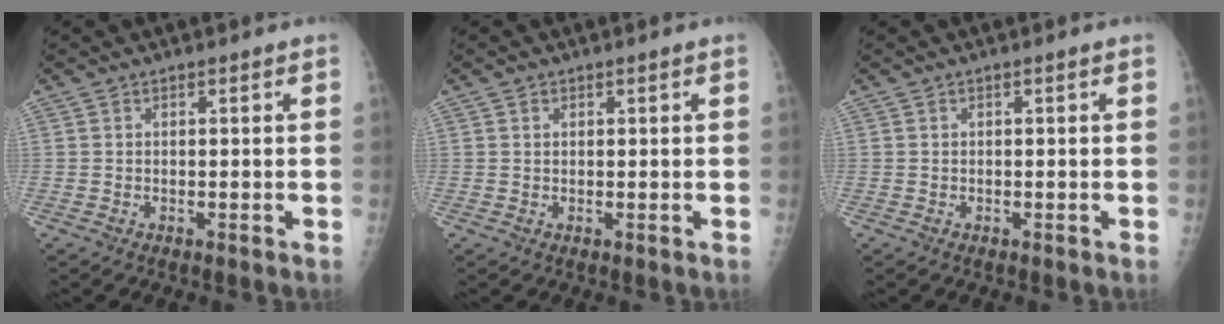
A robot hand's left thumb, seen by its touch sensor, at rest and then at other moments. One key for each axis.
{"total": 1.0, "fx": 0.5, "fy": 0.8, "fz": 0.3, "tx": 0.003, "ty": 0.001, "tz": 0.008}
{"total": 0.0}